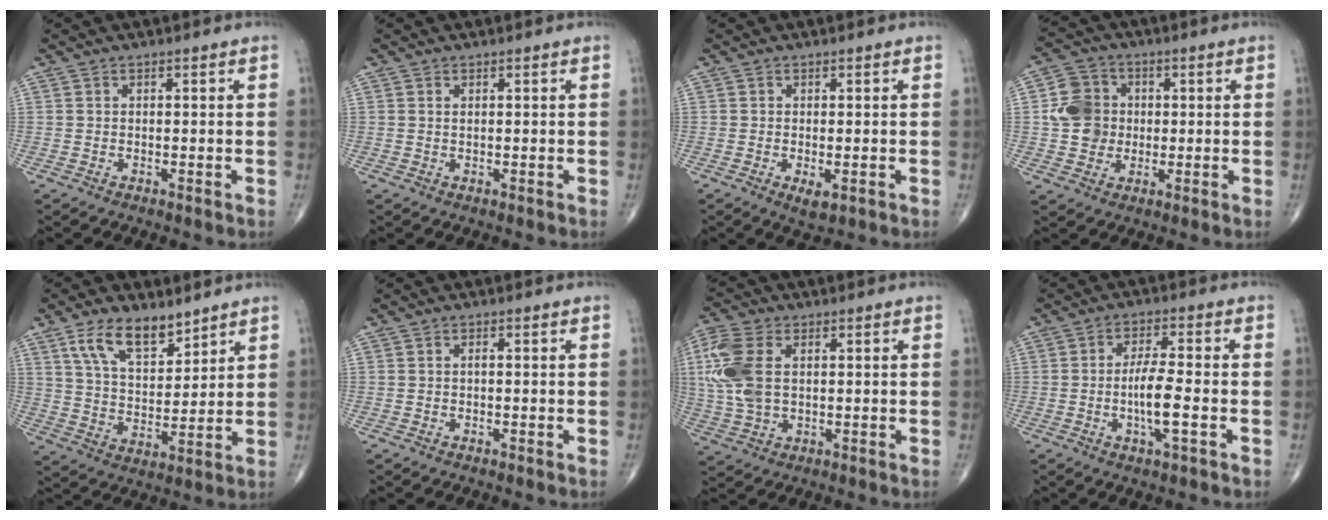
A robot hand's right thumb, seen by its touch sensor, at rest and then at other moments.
{"total": 0.5, "force": [0.3, 0.2, 0.4], "torque": [-0.011, 0.001, 0.006]}
{"total": 2.6, "force": [-0.8, 1.1, 2.3], "torque": [-0.036, -0.007, -0.008]}
{"total": 8.5, "force": [0.3, 7.7, 3.6], "torque": [-0.044, 0.010, -0.002]}
{"total": 11.2, "force": [7.3, 5.4, 6.6], "torque": [-0.099, -0.043, 0.142]}
{"total": 0.0}
{"total": 11.6, "force": [2.1, 6.9, 9.1], "torque": [-0.227, 0.007, 0.043]}
{"total": 7.1, "force": [-1.5, 1.4, 6.8], "torque": [-0.130, 0.007, -0.030]}